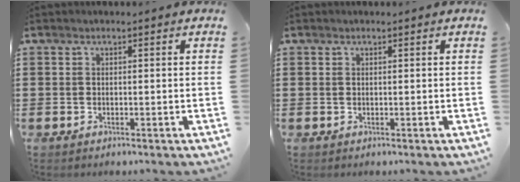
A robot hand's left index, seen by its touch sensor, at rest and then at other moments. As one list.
[{"total": 0.0}]